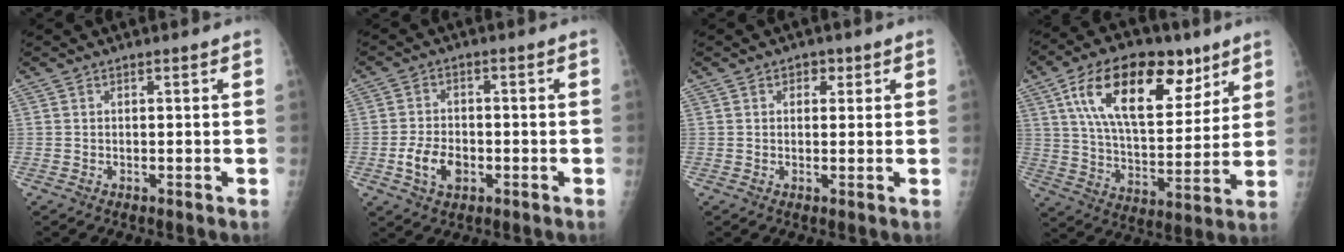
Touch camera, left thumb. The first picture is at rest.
{"total": 6.5, "force": [-2.1, 4.3, 4.4], "torque": [-0.075, 0.009, -0.036]}
{"total": 2.4, "force": [1.1, 1.8, 1.2], "torque": [0.003, -0.002, 0.012]}
{"total": 22.4, "force": [10.7, 11.5, 16.0], "torque": [-0.235, -0.027, 0.182]}